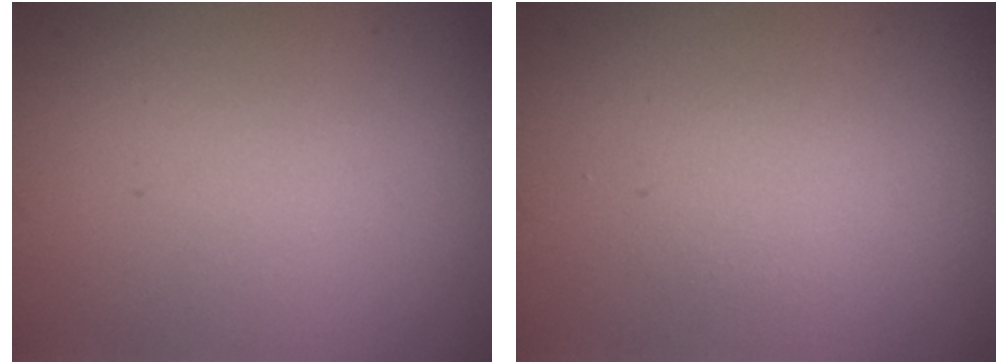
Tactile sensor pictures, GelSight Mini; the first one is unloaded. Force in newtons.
{"total": 1.2, "press": 1.2, "slide": 0.1}